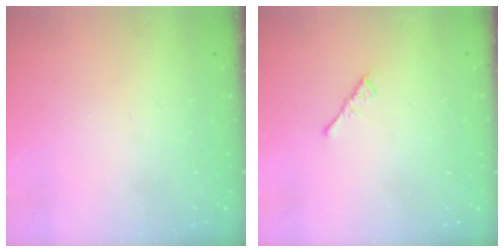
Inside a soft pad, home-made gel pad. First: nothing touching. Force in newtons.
{"total": 1.1, "press": 1.0, "slide": 0.4}